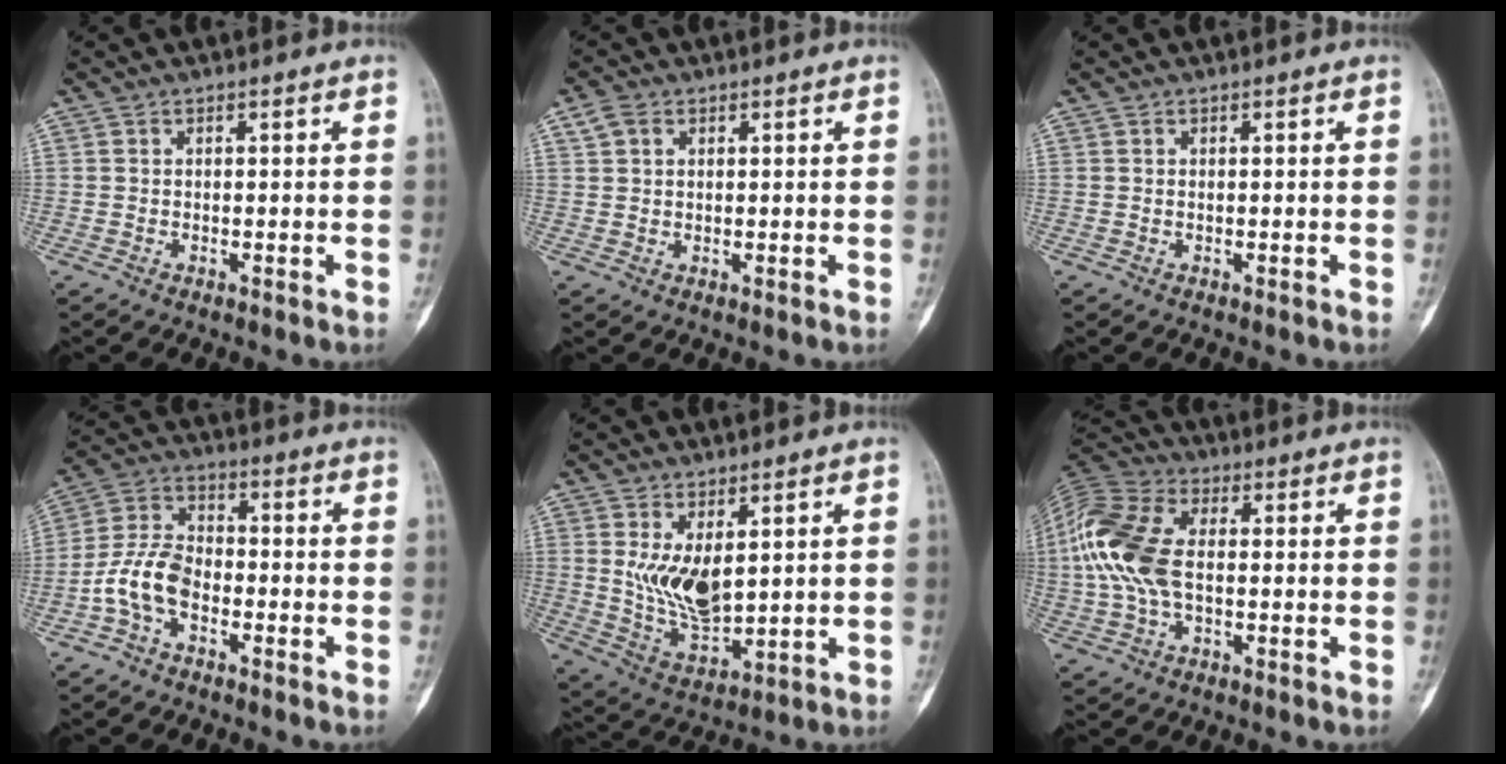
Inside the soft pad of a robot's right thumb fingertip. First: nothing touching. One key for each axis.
{"total": 2.9, "fx": 1.4, "fy": 2.0, "fz": 1.7, "tx": -0.033, "ty": 0.006, "tz": 0.031}
{"total": 0.0}
{"total": 9.0, "fx": -3.4, "fy": 5.5, "fz": 6.3, "tx": -0.121, "ty": 0.033, "tz": -0.076}
{"total": 9.2, "fx": 2.5, "fy": 4.7, "fz": 7.6, "tx": -0.131, "ty": -0.028, "tz": 0.065}
{"total": 14.9, "fx": 0.4, "fy": 8.5, "fz": 12.2, "tx": -0.275, "ty": 0.023, "tz": 0.002}